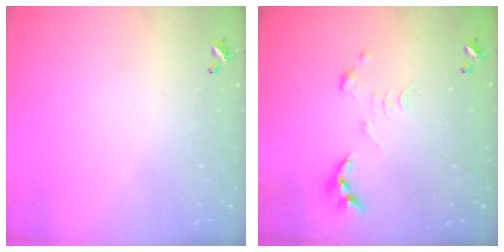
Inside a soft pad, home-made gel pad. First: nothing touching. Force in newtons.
{"total": 0.0}